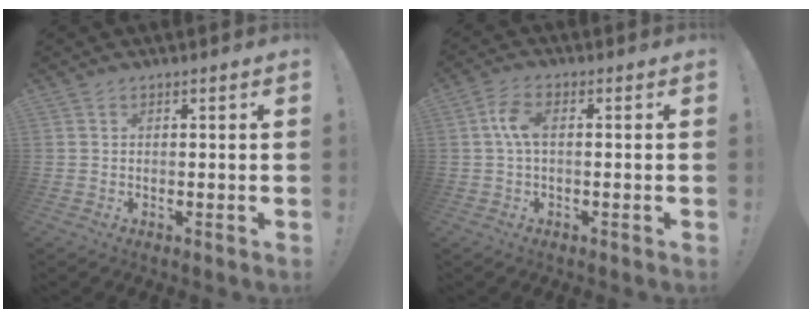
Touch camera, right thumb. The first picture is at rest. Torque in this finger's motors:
{"motor_torque": [0.04, 0.06, 0.89, -0.78, 0.20]}